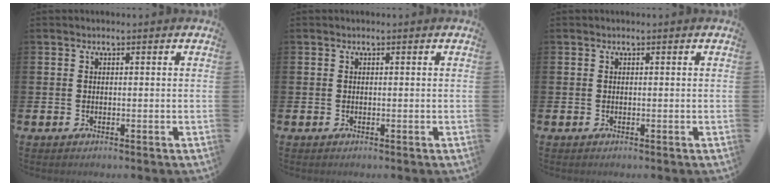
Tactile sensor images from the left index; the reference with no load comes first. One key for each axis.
{"total": 0.0}
{"total": 0.0}